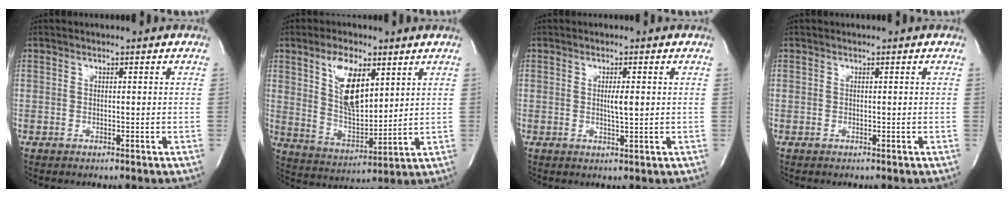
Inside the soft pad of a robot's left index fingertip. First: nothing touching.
{"total": 10.6, "force": [4.6, 4.5, 8.5], "torque": [-0.166, -0.002, 0.093]}
{"total": 2.4, "force": [0.0, 0.3, 2.4], "torque": [-0.044, -0.006, 0.000]}
{"total": 0.0}